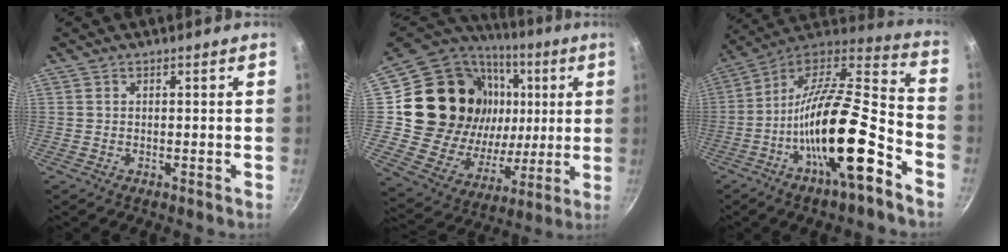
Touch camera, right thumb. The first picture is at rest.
{"total": 28.1, "force": [5.5, 22.4, 16.0], "torque": [-0.254, 0.003, 0.107]}
{"total": 24.6, "force": [-10.3, 7.6, 21.0], "torque": [-0.328, 0.053, -0.191]}